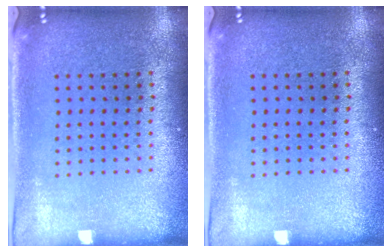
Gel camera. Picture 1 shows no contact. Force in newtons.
{"total": 0.0}